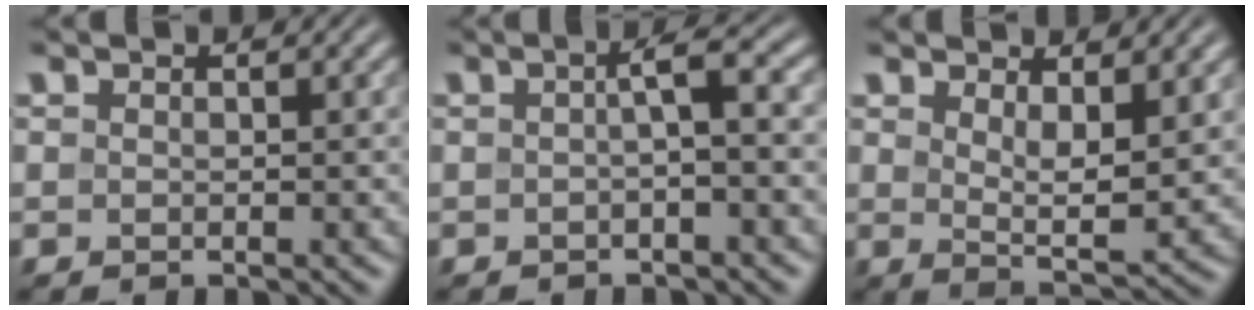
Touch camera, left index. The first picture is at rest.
{"total": 2.6, "force": [0.0, 0.4, 2.6], "torque": [-0.044, 0.010, -0.004]}
{"total": 4.4, "force": [1.9, 1.3, 3.7], "torque": [-0.064, -0.015, 0.036]}